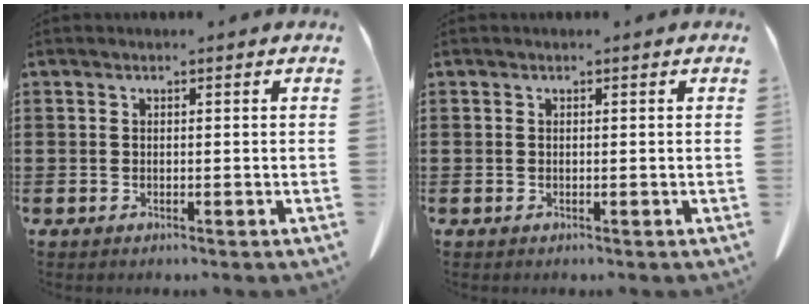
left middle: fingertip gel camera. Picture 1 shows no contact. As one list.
[{"total": 0.0}]